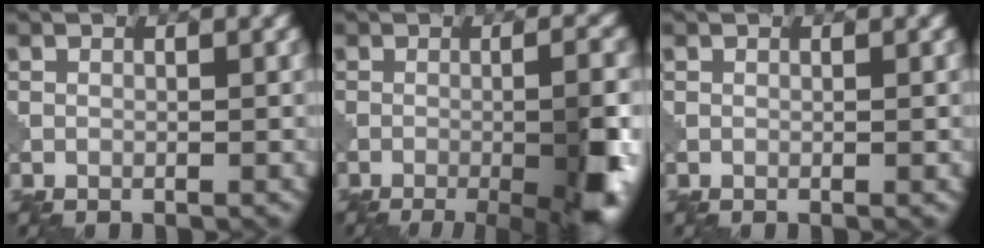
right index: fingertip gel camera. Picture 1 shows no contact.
{"total": 9.5, "force": [-3.6, 2.5, 8.5], "torque": [-0.107, -0.001, -0.043]}
{"total": 0.0}